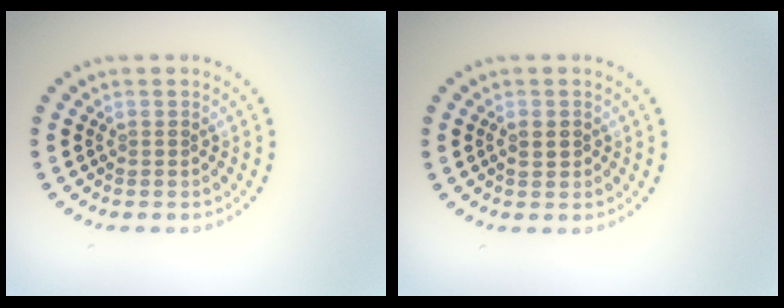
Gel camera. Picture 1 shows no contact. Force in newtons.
{"total": 1.0, "press": 0.9, "slide": 0.3}